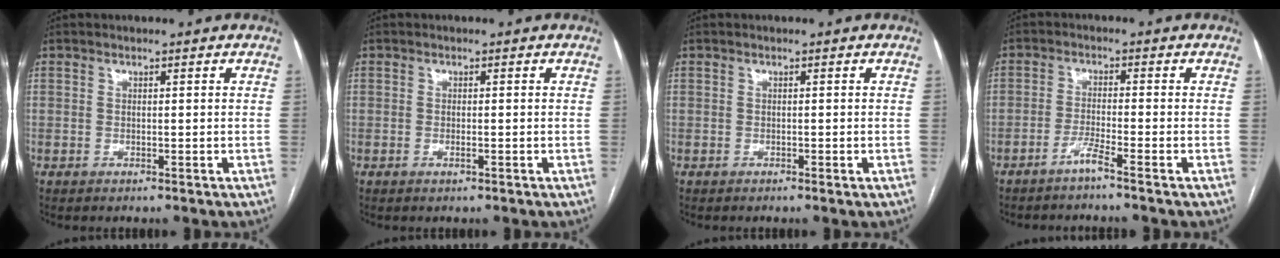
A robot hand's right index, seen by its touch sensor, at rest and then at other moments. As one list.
[{"total": 0.8, "force": [-0.4, 0.1, 0.7], "torque": [-0.016, -0.001, -0.005]}, {"total": 0.0}, {"total": 2.8, "force": [-2.2, -0.8, 1.6], "torque": [-0.036, -0.003, -0.046]}]